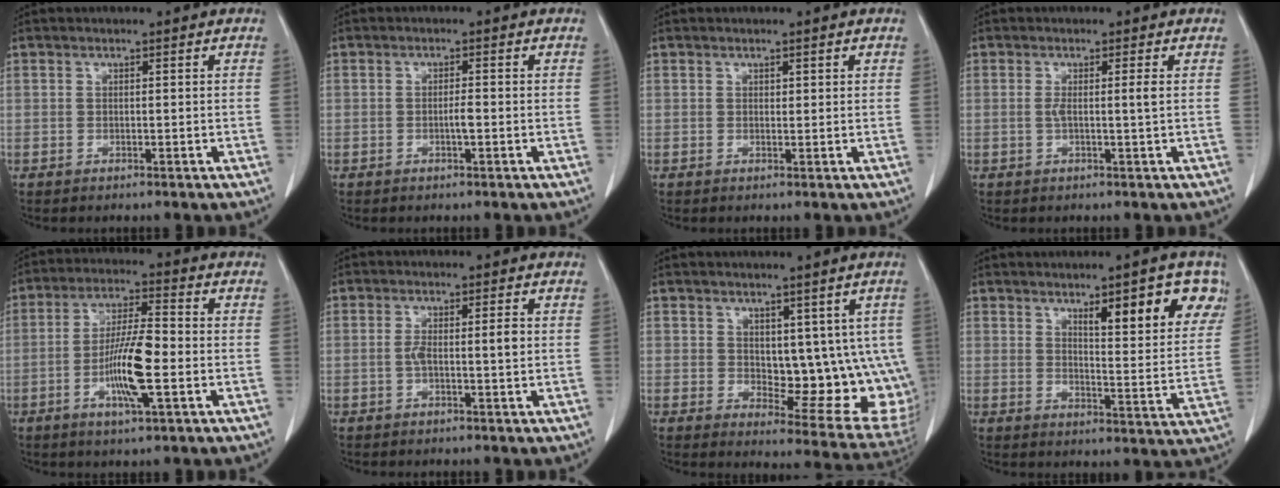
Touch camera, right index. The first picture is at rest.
{"total": 1.5, "force": [-0.4, 0.2, 1.4], "torque": [-0.028, 0.000, -0.008]}
{"total": 0.6, "force": [0.4, 0.3, 0.4], "torque": [0.000, -0.002, 0.005]}
{"total": 2.1, "force": [0.1, -0.4, 2.1], "torque": [-0.040, -0.001, 0.001]}
{"total": 10.0, "force": [-2.6, 1.2, 9.6], "torque": [-0.182, -0.003, -0.051]}
{"total": 3.3, "force": [-0.2, 0.5, 3.3], "torque": [-0.062, 0.003, -0.001]}
{"total": 12.7, "force": [1.2, 6.3, 11.0], "torque": [-0.123, -0.008, 0.030]}
{"total": 11.2, "force": [6.4, 2.0, 9.0], "torque": [-0.112, -0.003, 0.086]}